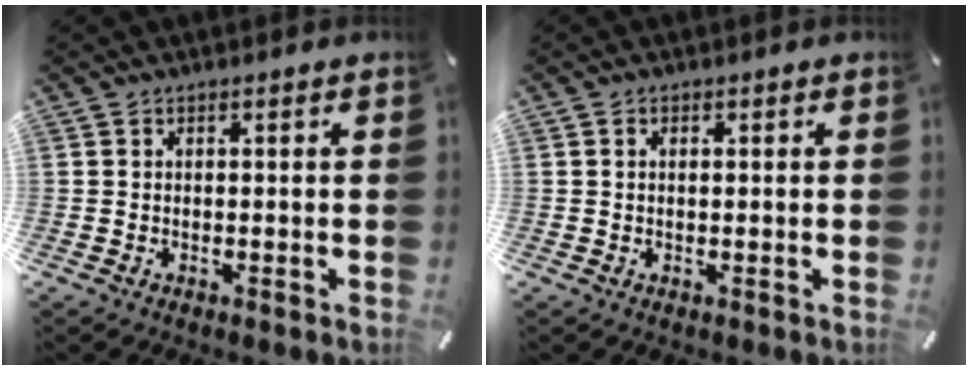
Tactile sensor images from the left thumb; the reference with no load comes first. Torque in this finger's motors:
{"motor_torque": [-0.01, -0.51, -0.22, 0.07, 0.00]}